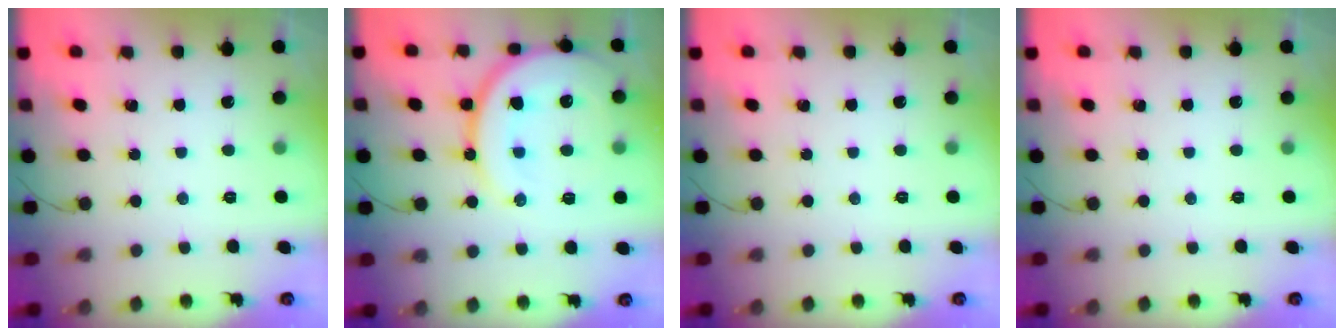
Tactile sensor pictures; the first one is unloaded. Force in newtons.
{"total": 17.4, "press": 17.3, "slide": 1.9}
{"total": 0.0}
{"total": 0.0}